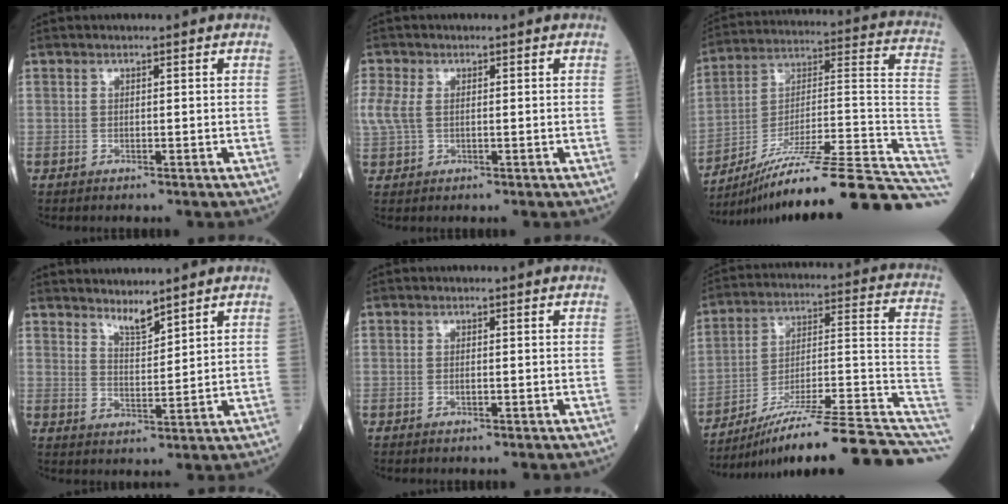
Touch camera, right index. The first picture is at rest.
{"total": 5.3, "force": [0.4, 3.6, 3.9], "torque": [-0.133, 0.018, 0.015]}
{"total": 28.9, "force": [-22.0, 0.7, 18.8], "torque": [-0.181, 0.020, -0.335]}
{"total": 3.4, "force": [3.2, 0.2, 1.2], "torque": [-0.025, -0.011, 0.064]}
{"total": 0.7, "force": [-0.2, 0.1, 0.7], "torque": [-0.016, -0.001, -0.002]}
{"total": 23.0, "force": [-16.0, 1.6, 16.4], "torque": [-0.177, 0.025, -0.251]}